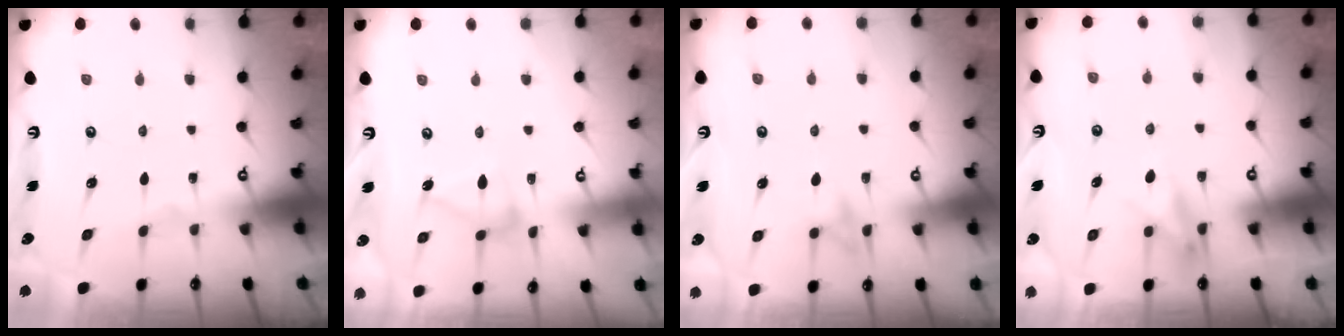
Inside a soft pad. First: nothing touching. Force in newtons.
{"total": 10.8, "press": 10.8, "slide": 0.4}
{"total": 9.0, "press": 8.9, "slide": 1.0}
{"total": 8.5, "press": 8.4, "slide": 1.2}